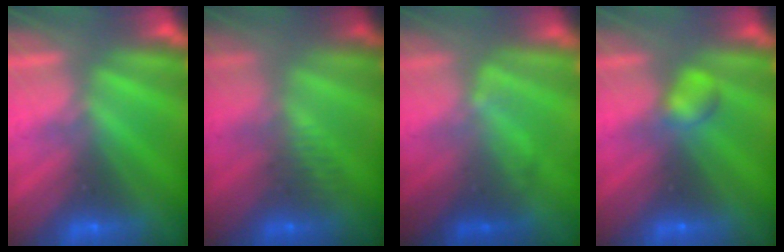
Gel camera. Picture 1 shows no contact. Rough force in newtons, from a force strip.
{"total": 2.5}
{"total": 2.0}
{"total": 2.2}